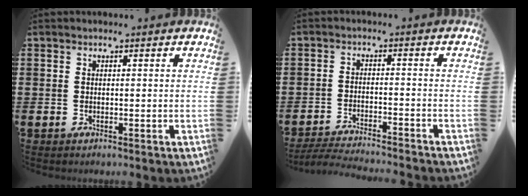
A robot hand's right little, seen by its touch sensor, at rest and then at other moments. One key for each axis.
{"total": 3.2, "fx": -3.1, "fy": -0.2, "fz": 0.6, "tx": -0.009, "ty": -0.001, "tz": -0.064}